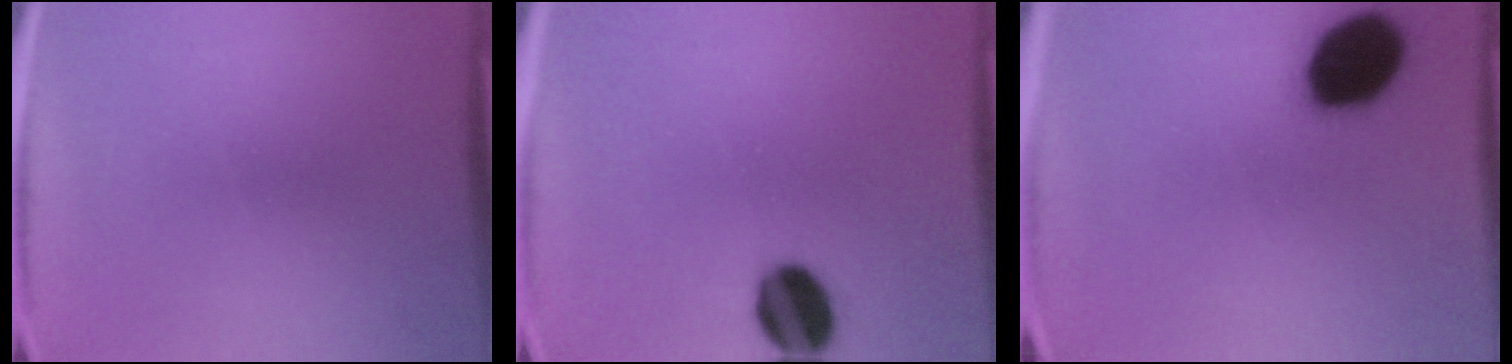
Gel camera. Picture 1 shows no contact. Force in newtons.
{"total": 12.2}
{"total": 19.1}